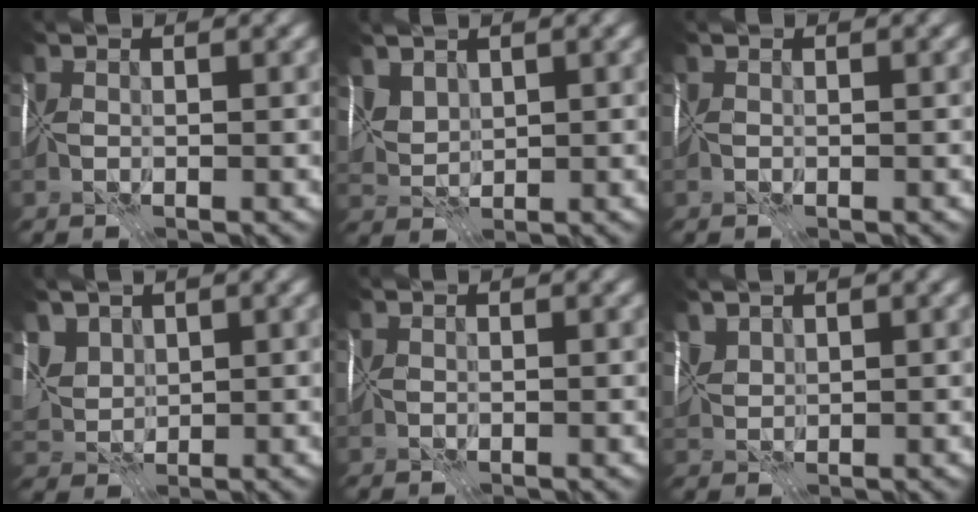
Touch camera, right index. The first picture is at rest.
{"total": 2.5, "force": [1.6, 1.5, 1.0], "torque": [-0.029, 0.002, 0.038]}
{"total": 0.0}
{"total": 3.7, "force": [2.1, 2.6, 1.6], "torque": [-0.044, 0.003, 0.050]}
{"total": 0.0}
{"total": 1.8, "force": [1.4, 0.9, 0.6], "torque": [-0.018, 0.005, 0.032]}